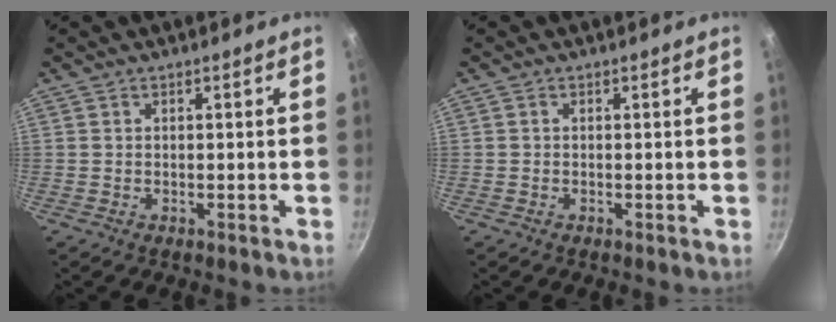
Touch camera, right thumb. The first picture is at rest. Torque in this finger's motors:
{"motor_torque": [0.18, -0.35, -0.13, 0.13, -0.03]}